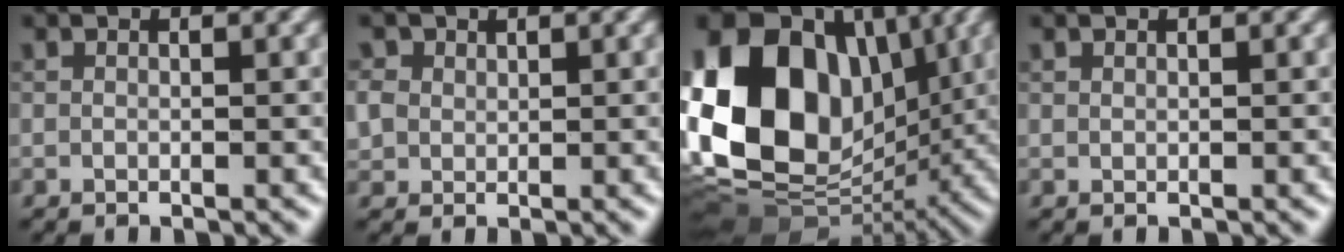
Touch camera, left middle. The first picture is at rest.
{"total": 2.0, "force": [0.7, 1.8, 0.7], "torque": [-0.018, 0.002, 0.013]}
{"total": 18.3, "force": [2.2, 13.2, 12.5], "torque": [-0.254, 0.017, 0.038]}
{"total": 0.0}